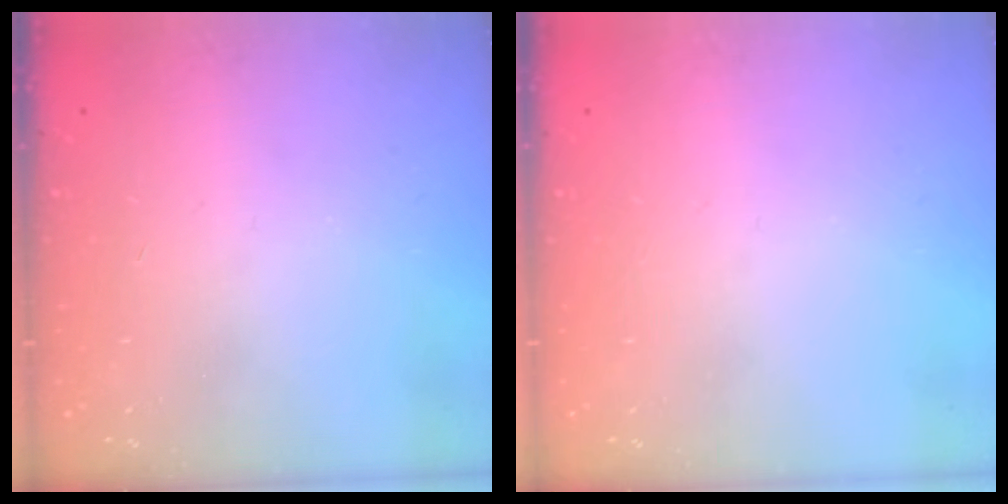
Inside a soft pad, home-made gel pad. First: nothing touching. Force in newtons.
{"total": 0.0}